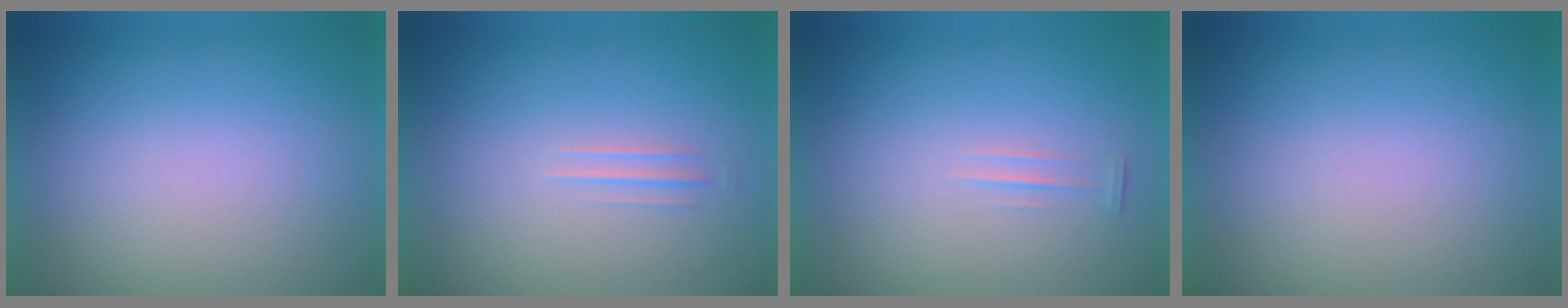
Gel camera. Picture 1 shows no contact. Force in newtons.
{"total": 1.2}
{"total": 1.4}
{"total": 1.2}